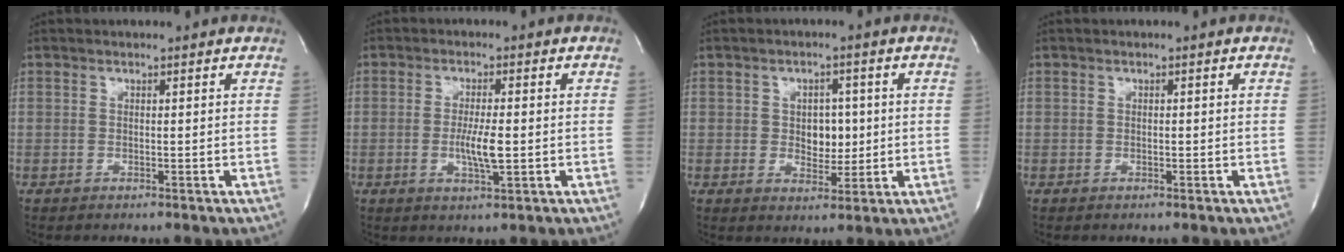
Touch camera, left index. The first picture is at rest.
{"total": 4.8, "force": [-0.8, 0.6, 4.7], "torque": [-0.091, -0.008, -0.013]}
{"total": 4.6, "force": [0.3, 3.1, 3.3], "torque": [-0.037, 0.006, 0.010]}
{"total": 0.0}